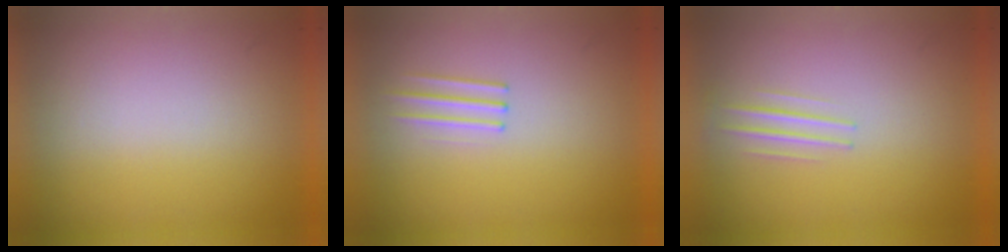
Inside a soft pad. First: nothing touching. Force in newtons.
{"total": 1.2}
{"total": 1.3}